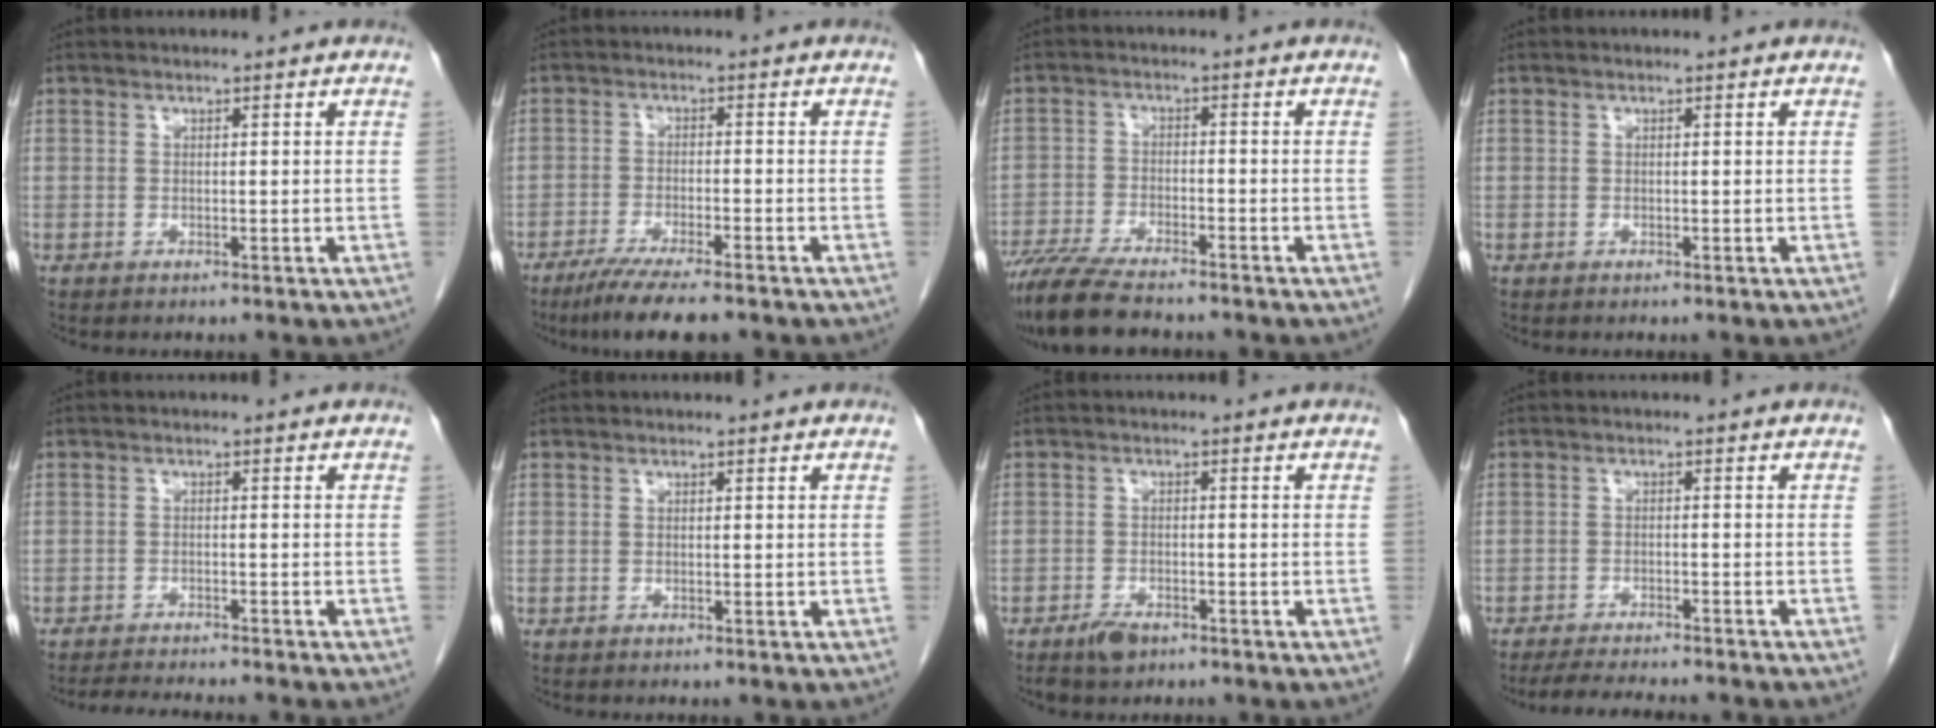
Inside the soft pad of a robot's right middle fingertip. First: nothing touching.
{"total": 8.2, "force": [-6.3, 0.7, 5.2], "torque": [-0.087, -0.021, -0.101]}
{"total": 10.1, "force": [-8.7, 1.4, 5.0], "torque": [-0.090, -0.027, -0.145]}
{"total": 0.0}
{"total": 5.9, "force": [-5.5, -0.3, 2.1], "torque": [-0.030, -0.015, -0.084]}
{"total": 0.0}
{"total": 3.1, "force": [-2.2, 1.3, 1.6], "torque": [-0.034, -0.002, -0.033]}
{"total": 9.8, "force": [-8.7, 1.0, 4.3], "torque": [-0.064, -0.017, -0.123]}